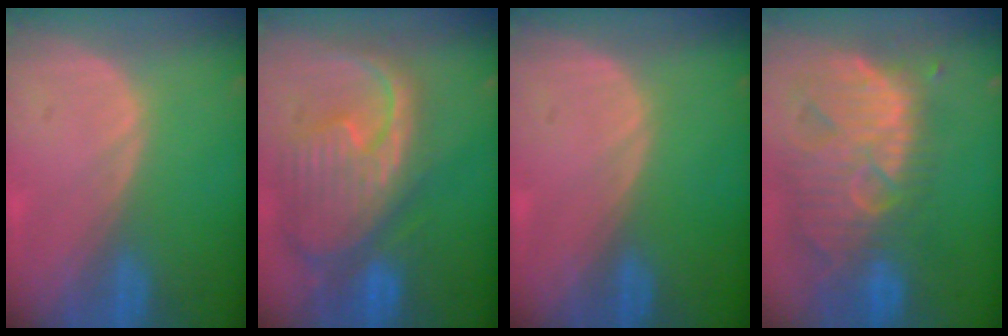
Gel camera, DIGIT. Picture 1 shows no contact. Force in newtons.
{"total": 12.5, "press": 10.6, "slide": 6.5}
{"total": 0.0}
{"total": 13.2, "press": 11.4, "slide": 6.6}